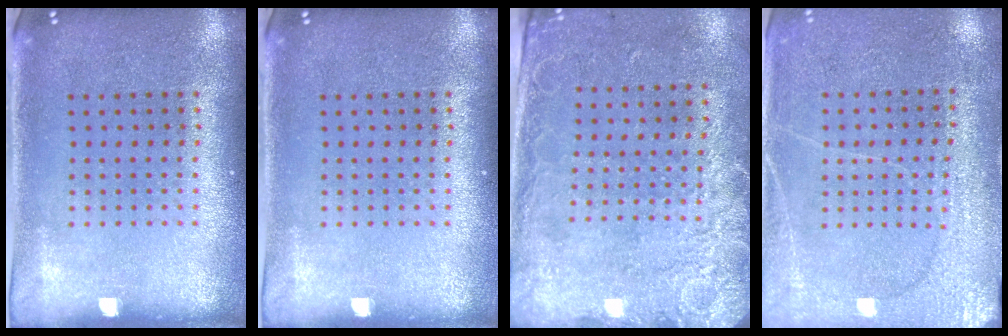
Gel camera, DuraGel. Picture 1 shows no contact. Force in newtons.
{"total": 0.0}
{"total": 2.6, "press": 2.0, "slide": 1.7}
{"total": 2.8, "press": 2.7, "slide": 0.7}